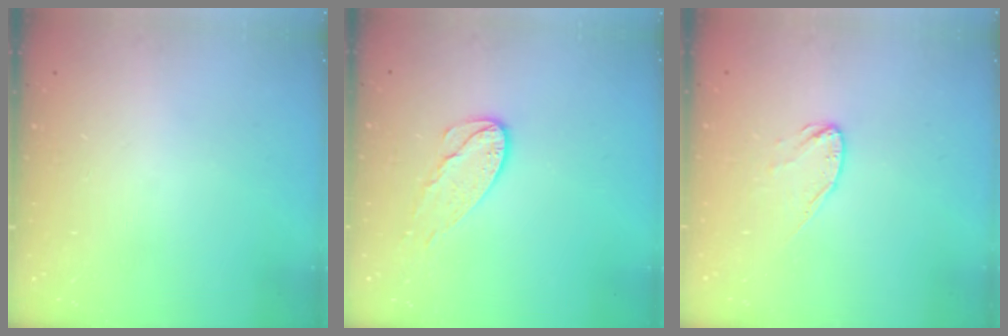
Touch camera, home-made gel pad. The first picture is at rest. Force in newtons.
{"total": 8.1, "press": 8.1, "slide": 0.5}
{"total": 6.1, "press": 6.1, "slide": 0.3}